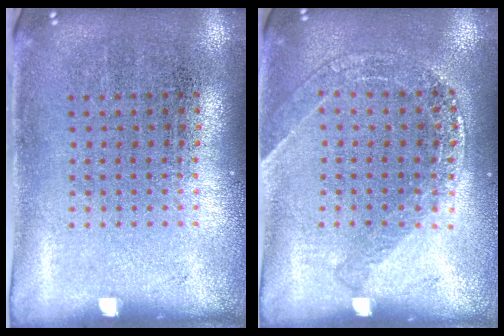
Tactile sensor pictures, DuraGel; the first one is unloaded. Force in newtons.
{"total": 1.4, "press": 1.3, "slide": 0.3}